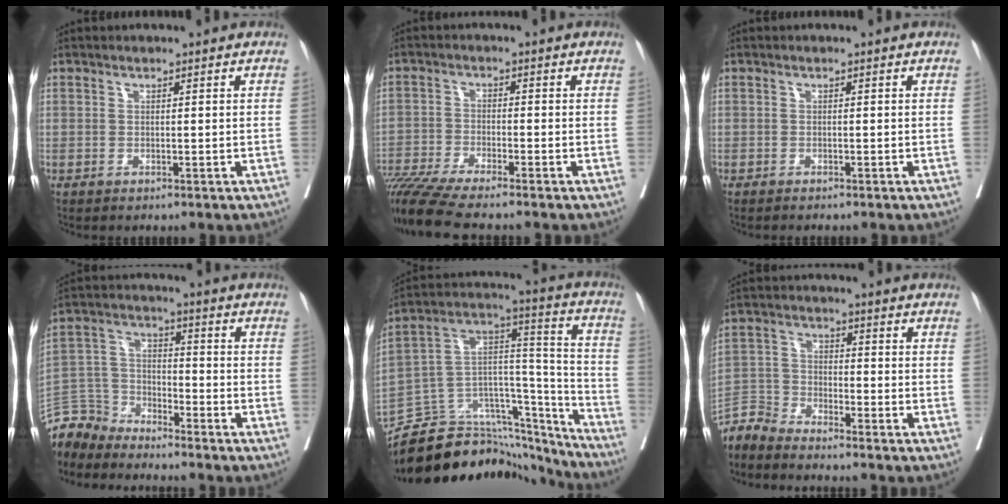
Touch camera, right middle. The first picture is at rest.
{"total": 11.1, "force": [-9.5, -0.3, 5.6], "torque": [-0.099, -0.028, -0.165]}
{"total": 1.3, "force": [-1.1, 0.0, 0.6], "torque": [-0.009, 0.000, -0.016]}
{"total": 7.3, "force": [-7.2, 1.4, -0.6], "torque": [0.012, 0.015, -0.147]}
{"total": 26.5, "force": [-23.7, 8.8, 7.7], "torque": [-0.126, 0.047, -0.358]}
{"total": 7.3, "force": [-7.3, -0.2, 0.6], "torque": [-0.010, 0.001, -0.147]}